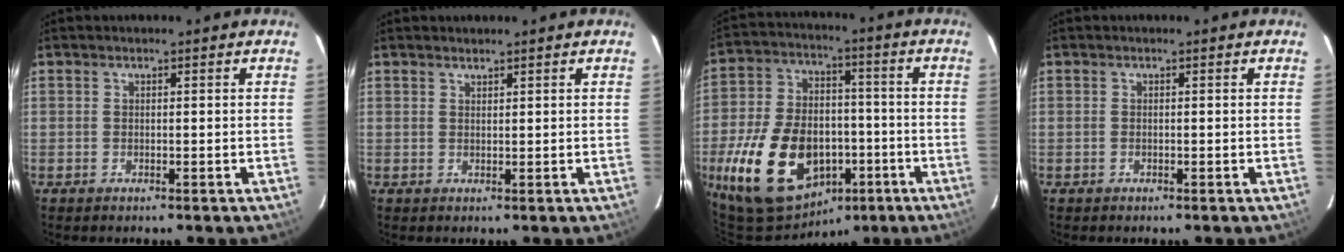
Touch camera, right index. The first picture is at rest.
{"total": 0.9, "force": [0.9, 0.2, 0.1], "torque": [-0.003, 0.001, 0.017]}
{"total": 21.7, "force": [-8.0, 14.1, 14.5], "torque": [-0.315, 0.008, -0.112]}
{"total": 0.0}